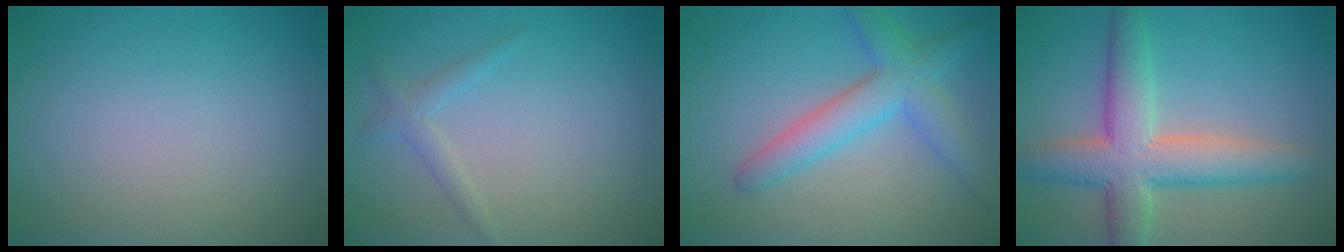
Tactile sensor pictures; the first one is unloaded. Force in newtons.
{"total": 1.5, "press": 1.5, "slide": 0.1}
{"total": 4.6, "press": 4.6, "slide": 0.2}
{"total": 6.9, "press": 6.9, "slide": 0.5}